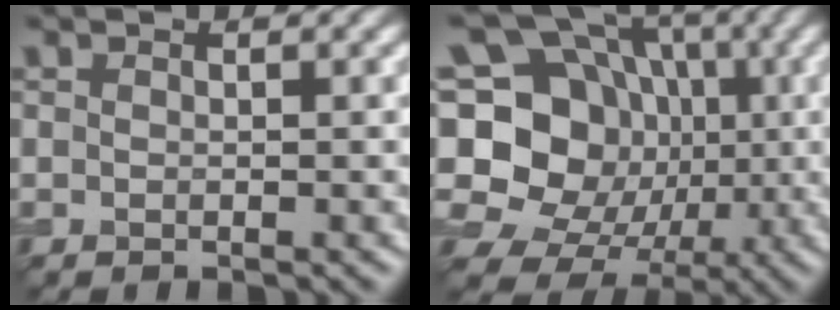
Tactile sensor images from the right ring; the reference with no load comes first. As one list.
[{"total": 19.7, "force": [-1.2, 17.6, 8.7], "torque": [-0.196, 0.042, -0.058]}]